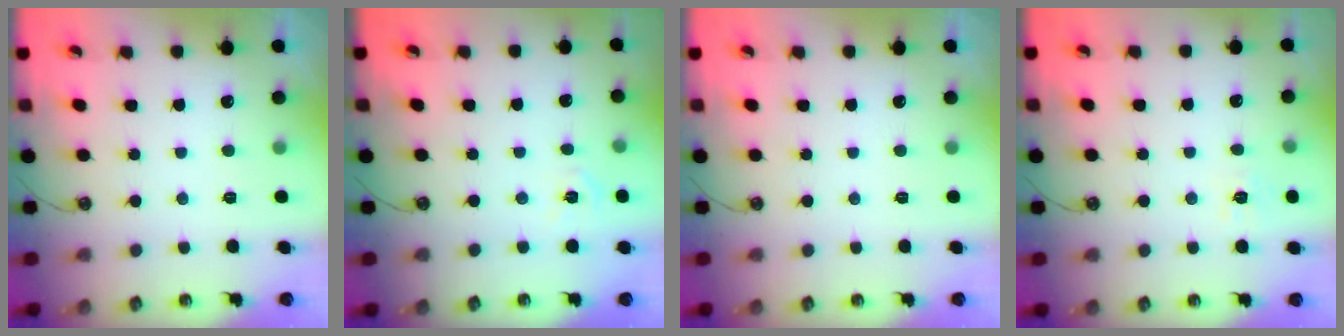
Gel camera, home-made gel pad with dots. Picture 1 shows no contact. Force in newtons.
{"total": 3.2, "press": 3.2, "slide": 0.4}
{"total": 0.0}
{"total": 6.6, "press": 6.6, "slide": 0.6}